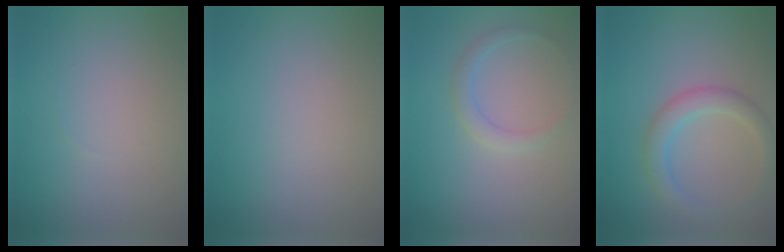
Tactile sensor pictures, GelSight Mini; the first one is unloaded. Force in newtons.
{"total": 0.0}
{"total": 1.5, "press": 1.5, "slide": 0.0}
{"total": 2.8, "press": 2.8, "slide": 0.1}